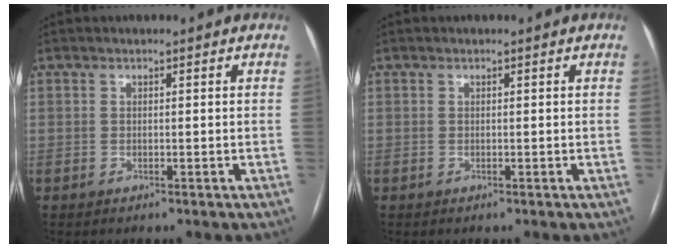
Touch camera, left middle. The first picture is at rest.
{"total": 0.0}